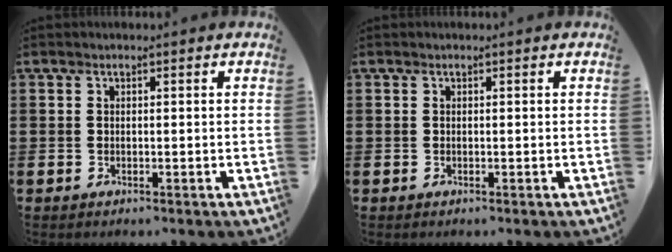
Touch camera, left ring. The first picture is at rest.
{"total": 0.0}